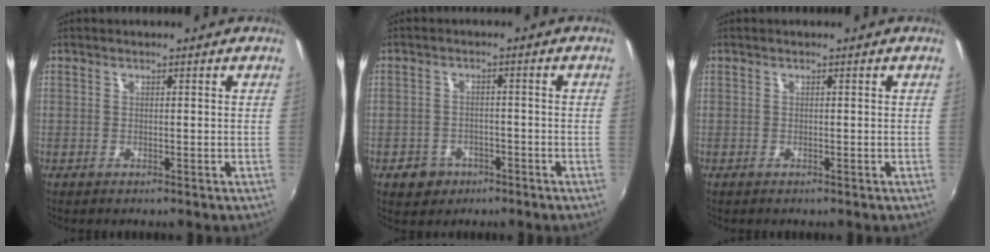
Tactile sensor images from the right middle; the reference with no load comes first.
{"total": 5.0, "force": [-2.8, 3.8, 1.4], "torque": [-0.048, 0.007, -0.038]}
{"total": 0.0}